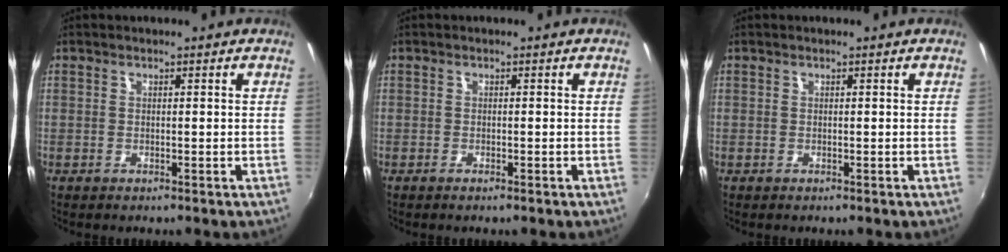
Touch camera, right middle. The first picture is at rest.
{"total": 0.6, "force": [-0.5, 0.0, 0.3], "torque": [-0.007, -0.001, -0.008]}
{"total": 0.0}